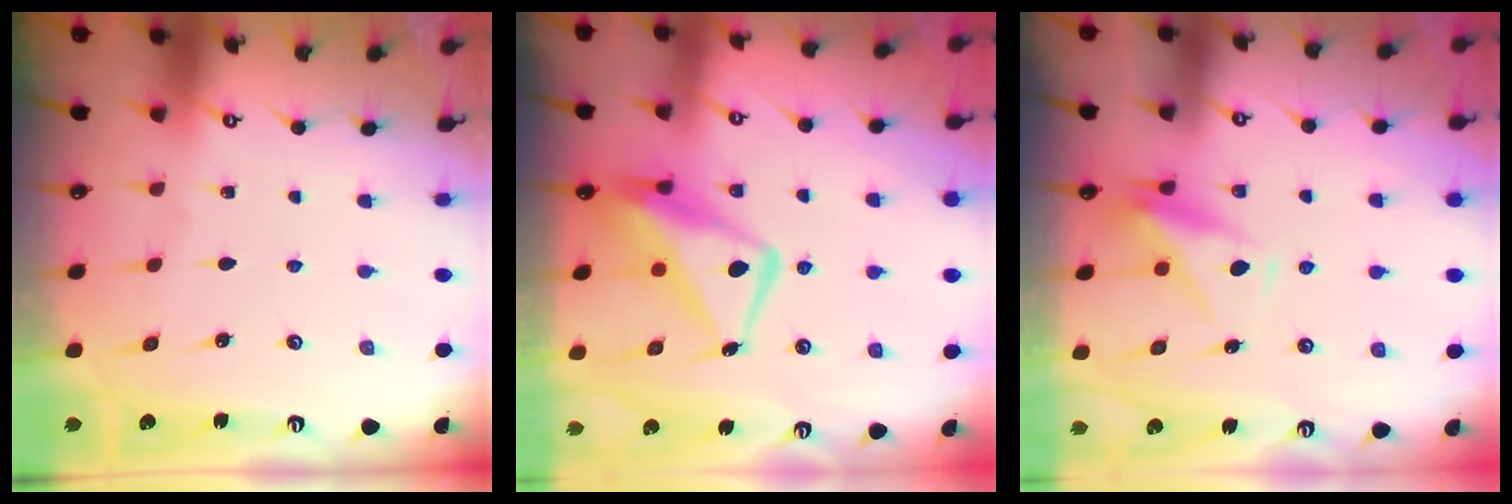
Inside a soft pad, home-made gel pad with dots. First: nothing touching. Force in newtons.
{"total": 11.6, "press": 11.5, "slide": 1.6}
{"total": 9.3, "press": 9.2, "slide": 1.3}